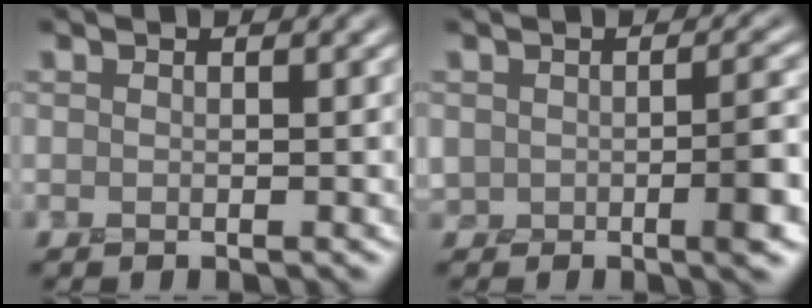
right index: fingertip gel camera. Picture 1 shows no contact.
{"total": 3.4, "force": [-1.0, 1.8, 2.7], "torque": [-0.045, -0.003, -0.021]}